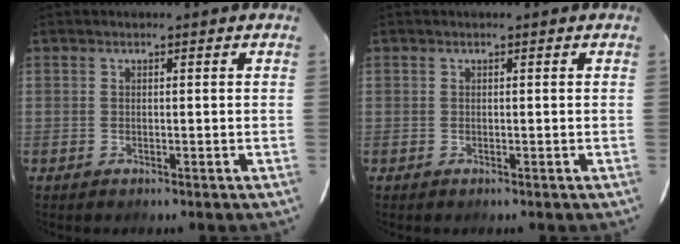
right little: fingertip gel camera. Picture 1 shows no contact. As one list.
[{"total": 0.0}]